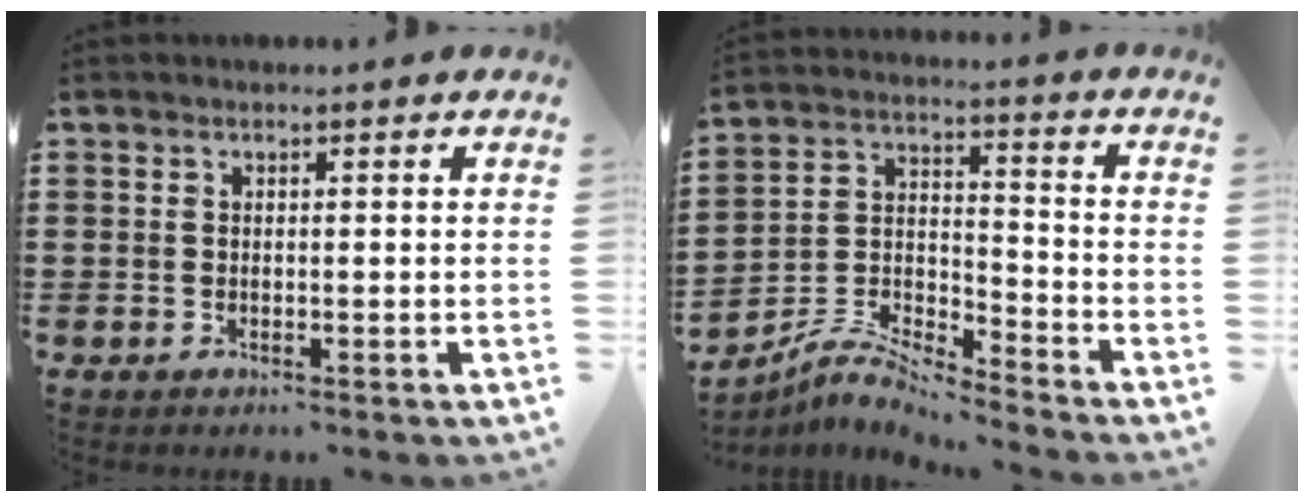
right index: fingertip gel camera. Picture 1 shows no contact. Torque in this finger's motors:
{"motor_torque": [-1.06, 1.07, -0.55, -0.20]}